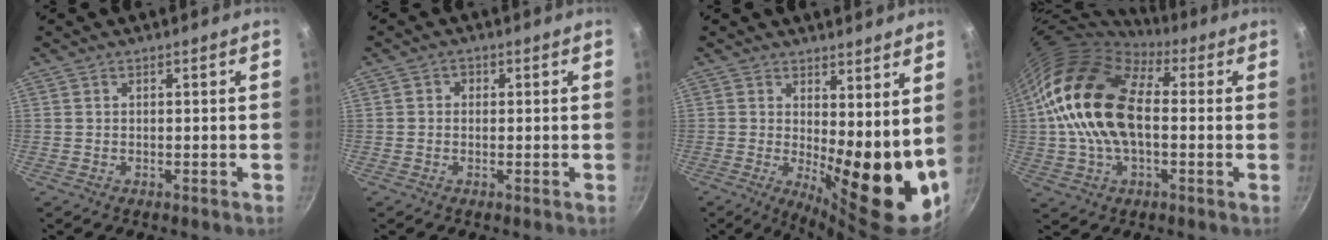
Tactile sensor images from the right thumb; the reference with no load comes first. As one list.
[{"total": 1.4, "force": [0.1, 1.3, 0.6], "torque": [-0.004, 0.002, -0.003]}, {"total": 14.6, "force": [2.2, 5.6, 13.3], "torque": [-0.149, -0.037, 0.042]}, {"total": 18.6, "force": [1.4, 11.3, 14.7], "torque": [-0.249, 0.020, 0.011]}]